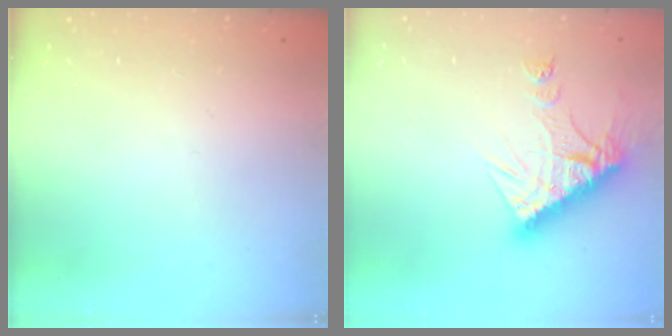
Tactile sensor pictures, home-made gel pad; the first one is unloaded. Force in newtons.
{"total": 12.1, "press": 12.1, "slide": 1.2}